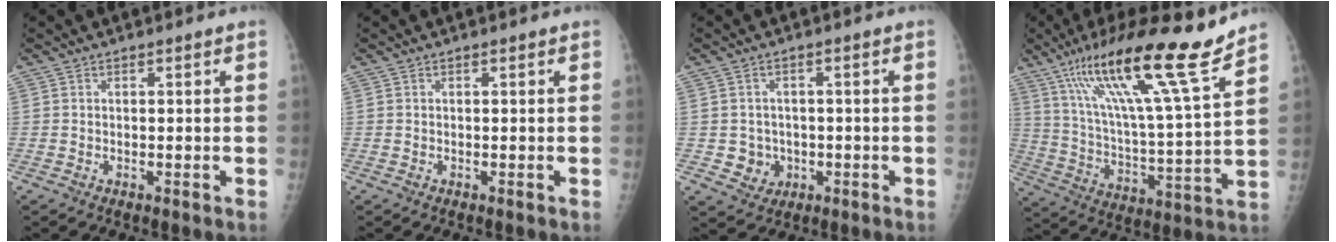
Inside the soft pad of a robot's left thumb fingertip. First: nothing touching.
{"total": 0.0}
{"total": 4.5, "force": [-0.8, 4.2, 1.2], "torque": [0.004, 0.007, -0.004]}
{"total": 22.7, "force": [15.5, 1.4, 16.6], "torque": [-0.266, -0.056, 0.269]}